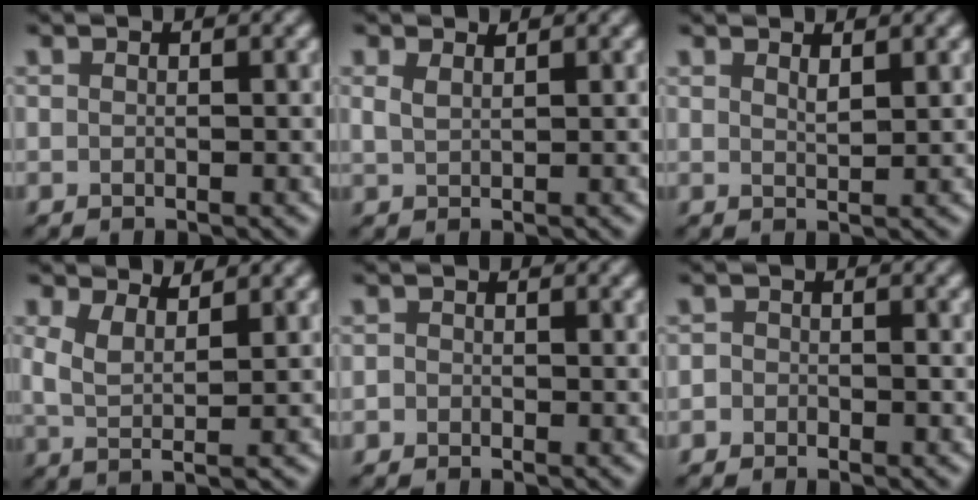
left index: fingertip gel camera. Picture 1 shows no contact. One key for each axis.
{"total": 1.2, "fx": 0.9, "fy": 0.3, "fz": 0.7, "tx": -0.019, "ty": -0.004, "tz": 0.017}
{"total": 1.3, "fx": 1.0, "fy": 0.2, "fz": 0.7, "tx": -0.014, "ty": 0.000, "tz": 0.017}
{"total": 3.1, "fx": 1.5, "fy": 1.0, "fz": 2.5, "tx": -0.056, "ty": -0.005, "tz": 0.026}
{"total": 0.6, "fx": -0.4, "fy": 0.5, "fz": 0.1, "tx": 0.002, "ty": -0.002, "tz": -0.013}
{"total": 1.5, "fx": -0.7, "fy": 1.3, "fz": 0.5, "tx": 0.007, "ty": -0.001, "tz": -0.021}